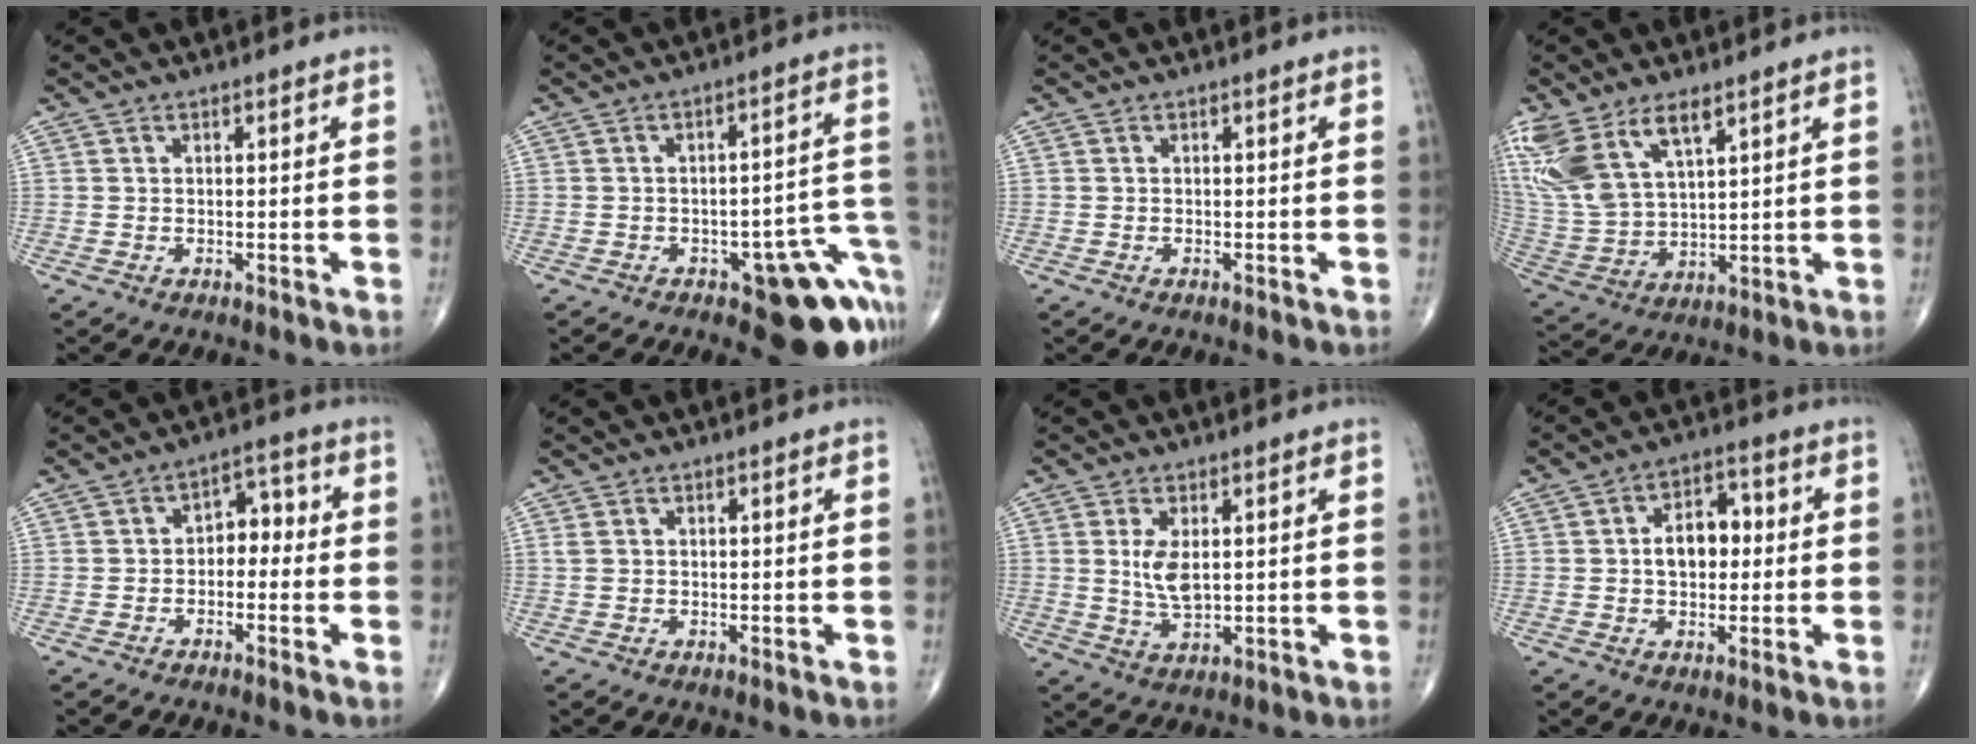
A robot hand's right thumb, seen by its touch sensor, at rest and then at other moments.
{"total": 13.2, "force": [-7.0, 5.4, 9.8], "torque": [-0.052, 0.060, -0.083]}
{"total": 0.0}
{"total": 14.9, "force": [8.5, 6.8, 10.2], "torque": [-0.217, -0.023, 0.184]}
{"total": 5.3, "force": [-0.9, 3.7, 3.7], "torque": [-0.026, 0.031, -0.026]}
{"total": 0.9, "force": [0.4, 0.6, 0.5], "torque": [-0.012, 0.007, 0.012]}
{"total": 5.3, "force": [1.1, 2.4, 4.6], "torque": [-0.088, -0.013, 0.029]}
{"total": 8.0, "force": [0.4, 5.3, 5.9], "torque": [-0.070, 0.020, 0.001]}